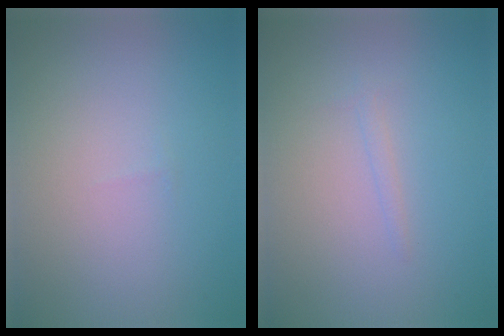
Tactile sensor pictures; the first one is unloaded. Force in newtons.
{"total": 0.7, "press": 0.7, "slide": 0.1}